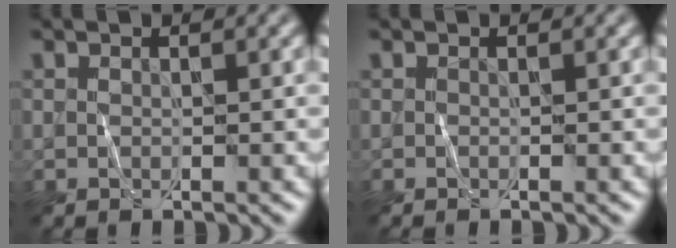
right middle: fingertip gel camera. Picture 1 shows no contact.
{"total": 0.0}